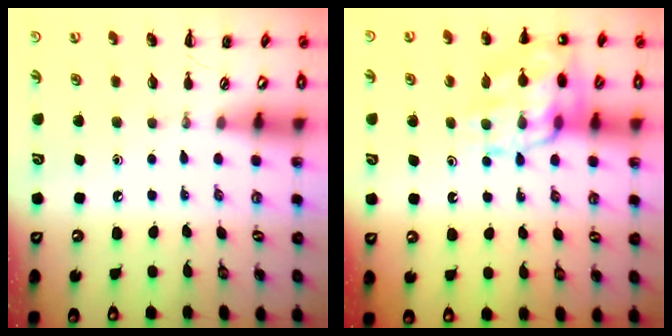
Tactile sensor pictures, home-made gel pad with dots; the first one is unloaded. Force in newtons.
{"total": 19.3, "press": 19.1, "slide": 2.7}